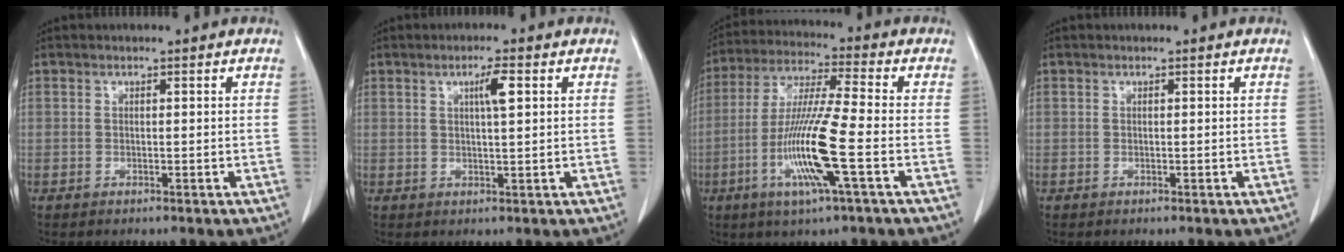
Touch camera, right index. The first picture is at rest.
{"total": 3.3, "force": [1.2, 0.2, 3.0], "torque": [-0.054, 0.000, 0.019]}
{"total": 13.0, "force": [-3.9, -0.3, 12.4], "torque": [-0.251, -0.013, -0.079]}
{"total": 0.0}